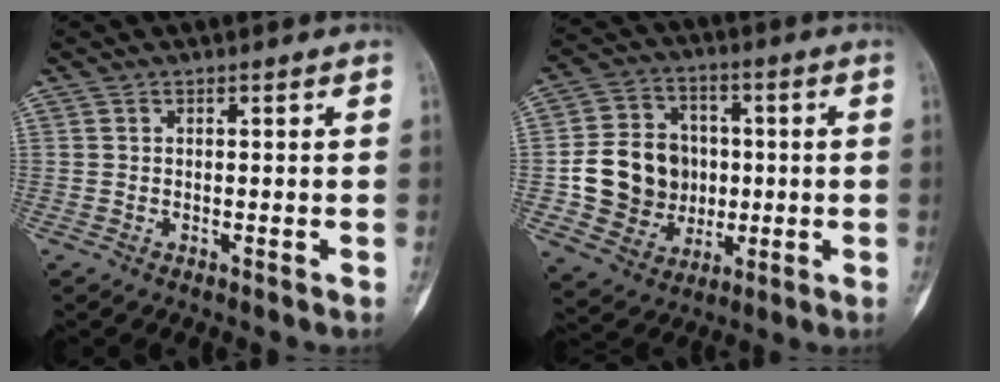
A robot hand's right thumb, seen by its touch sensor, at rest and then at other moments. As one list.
[{"total": 14.9, "force": [-0.6, 13.0, 7.2], "torque": [-0.090, 0.018, 0.002]}]